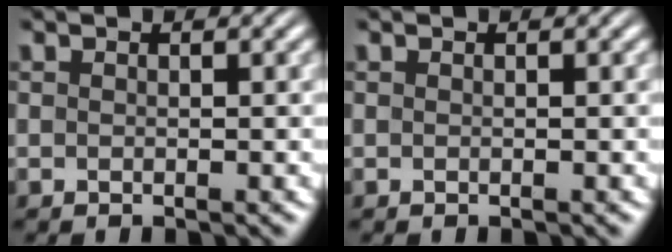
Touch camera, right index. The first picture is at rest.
{"total": 0.0}